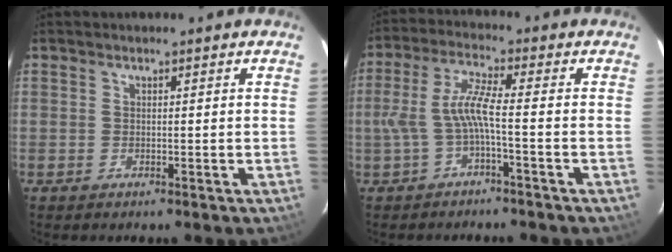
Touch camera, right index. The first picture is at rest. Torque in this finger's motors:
{"motor_torque": [0.94, -0.29, 0.56, 0.17]}